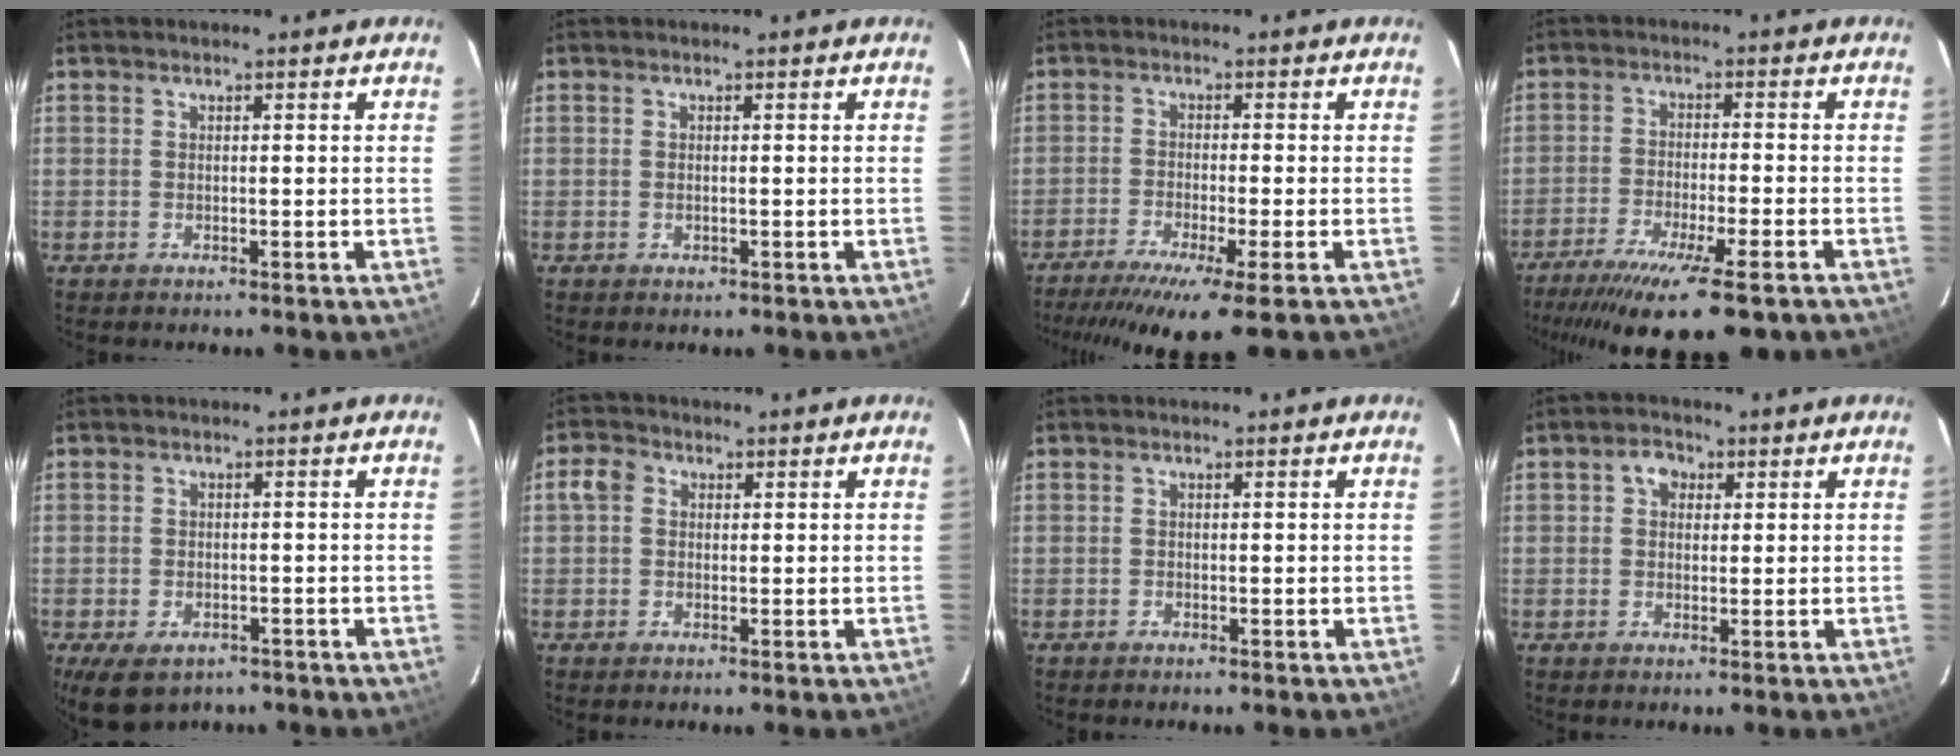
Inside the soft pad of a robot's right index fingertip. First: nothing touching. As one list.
[{"total": 0.7, "force": [-0.1, 0.4, 0.5], "torque": [-0.010, 0.000, -0.001]}, {"total": 12.2, "force": [-9.1, 0.4, 8.1], "torque": [-0.165, -0.038, -0.147]}, {"total": 16.7, "force": [-11.9, 2.9, 11.3], "torque": [-0.219, -0.057, -0.192]}, {"total": 7.3, "force": [-4.5, 4.1, 4.0], "torque": [-0.081, -0.019, -0.064]}, {"total": 3.1, "force": [0.2, 2.7, 1.5], "torque": [-0.033, 0.013, -0.002]}, {"total": 0.0}, {"total": 3.1, "force": [0.9, 2.6, 1.4], "torque": [-0.021, 0.014, 0.014]}]